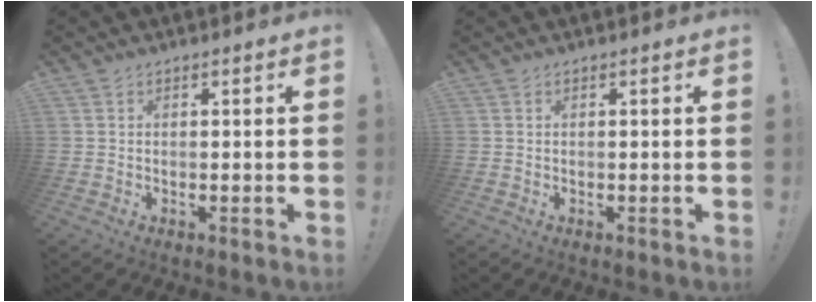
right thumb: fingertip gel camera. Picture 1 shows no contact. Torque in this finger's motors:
{"motor_torque": [0.17, -0.07, -0.07, -0.08, 0.04]}